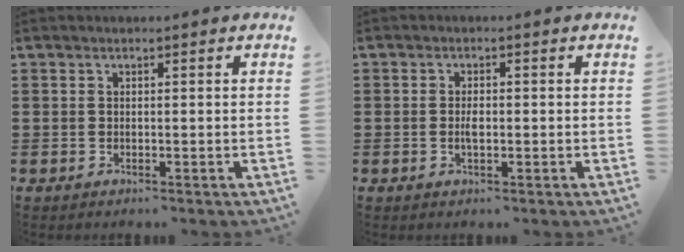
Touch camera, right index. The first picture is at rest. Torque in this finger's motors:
{"motor_torque": [2.14, 0.00, 0.01, 0.01]}